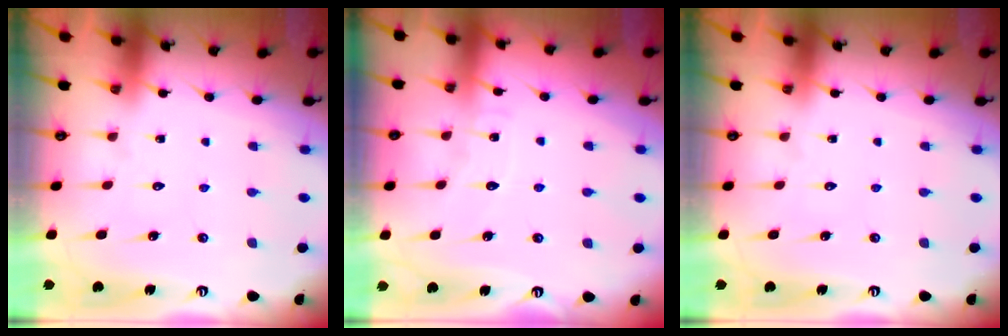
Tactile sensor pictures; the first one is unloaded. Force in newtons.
{"total": 3.7, "press": 3.7, "slide": 0.2}
{"total": 0.0}